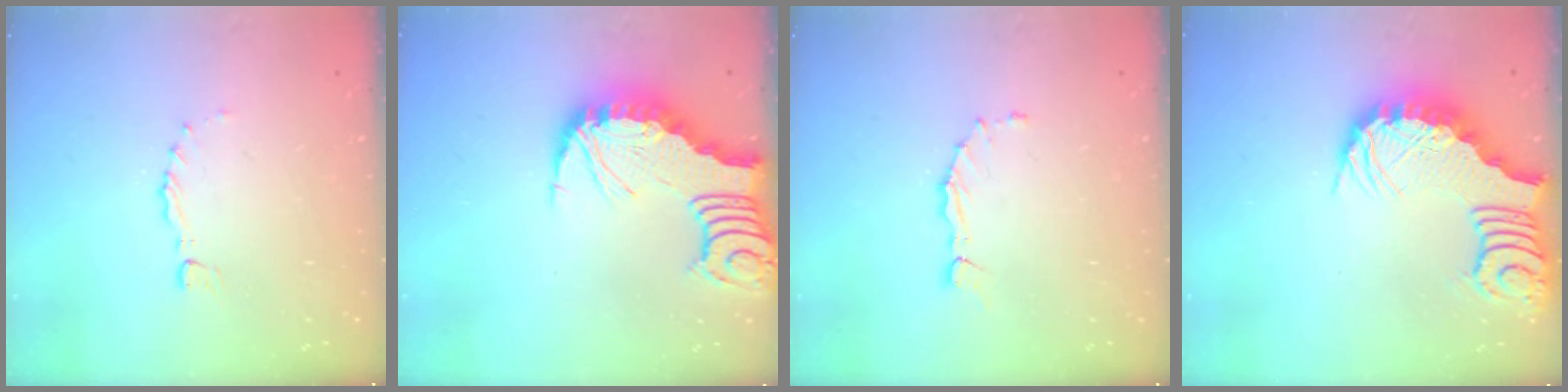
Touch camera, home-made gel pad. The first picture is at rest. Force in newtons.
{"total": 4.9, "press": 4.9, "slide": 0.5}
{"total": 1.6, "press": 1.6, "slide": 0.3}
{"total": 3.7, "press": 3.6, "slide": 0.7}